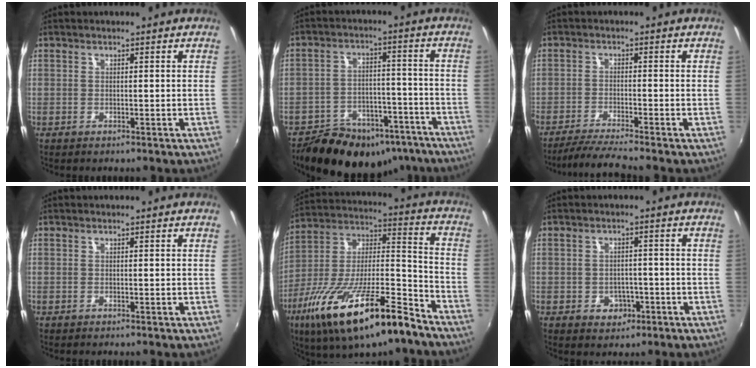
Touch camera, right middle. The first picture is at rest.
{"total": 21.5, "force": [-16.4, 10.8, 8.9], "torque": [-0.171, 0.027, -0.207]}
{"total": 6.7, "force": [-6.0, -0.9, 2.8], "torque": [-0.074, -0.018, -0.106]}
{"total": 0.0}
{"total": 24.7, "force": [-14.9, 6.7, 18.5], "torque": [-0.331, -0.033, -0.256]}
{"total": 5.2, "force": [-2.0, 4.1, 2.5], "torque": [-0.049, 0.004, -0.019]}